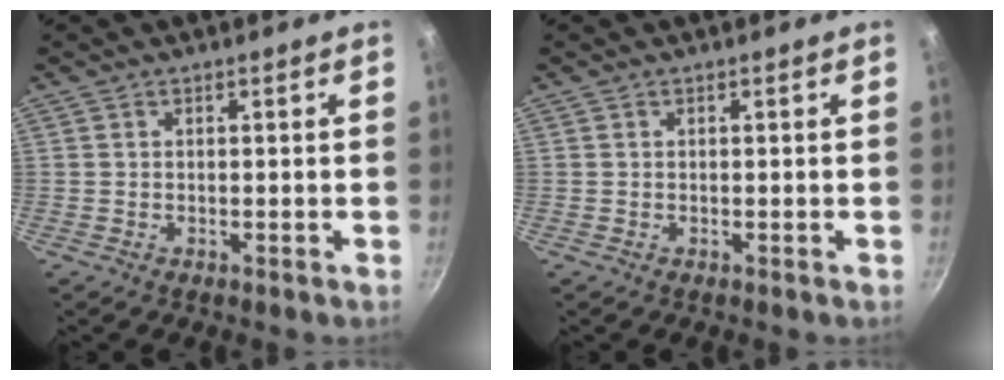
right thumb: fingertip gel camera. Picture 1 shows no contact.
{"total": 0.0}